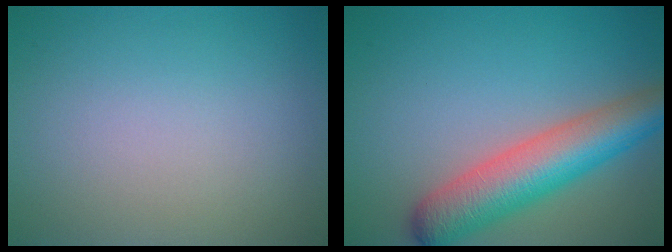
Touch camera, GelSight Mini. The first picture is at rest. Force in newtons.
{"total": 7.5, "press": 7.5, "slide": 0.3}